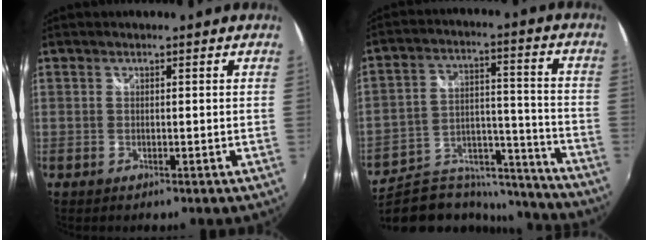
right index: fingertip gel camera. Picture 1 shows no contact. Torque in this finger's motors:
{"motor_torque": [-1.20, -0.59, -1.05, -0.21]}